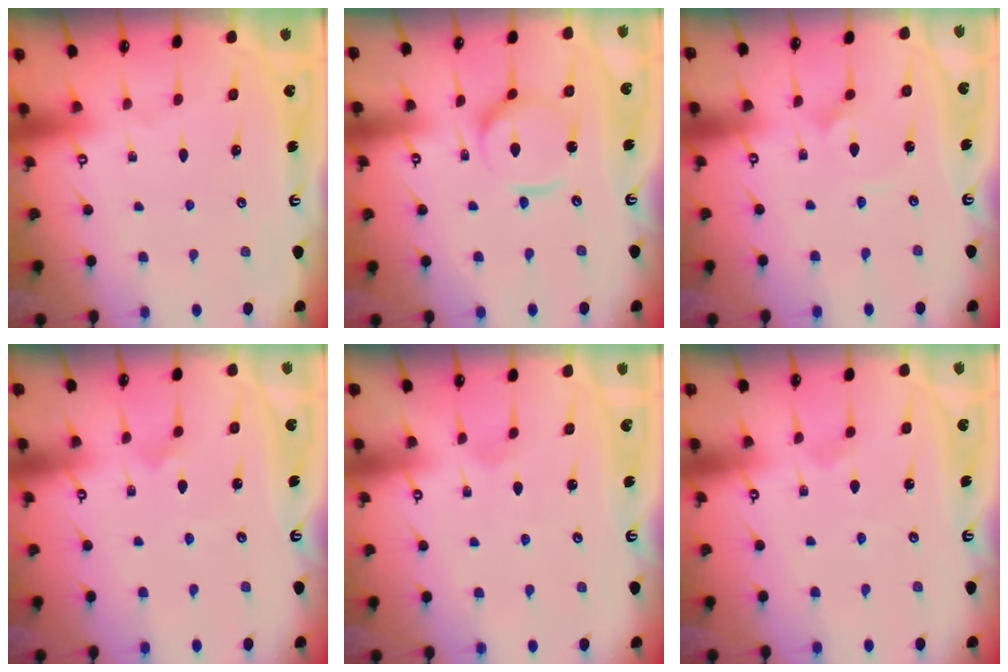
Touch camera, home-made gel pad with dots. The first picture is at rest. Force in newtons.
{"total": 8.9, "press": 8.9, "slide": 0.8}
{"total": 2.5, "press": 2.5, "slide": 0.1}
{"total": 2.7, "press": 2.6, "slide": 0.5}
{"total": 2.0, "press": 2.0, "slide": 0.1}
{"total": 1.3, "press": 1.3, "slide": 0.1}